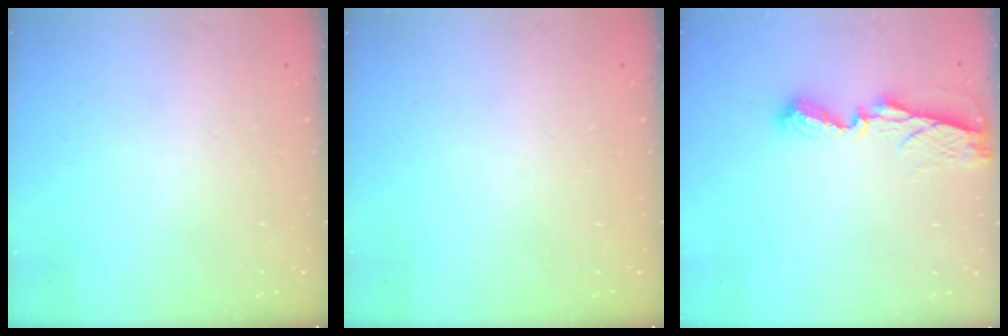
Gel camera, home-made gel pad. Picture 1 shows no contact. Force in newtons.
{"total": 0.0}
{"total": 6.8, "press": 6.8, "slide": 0.1}